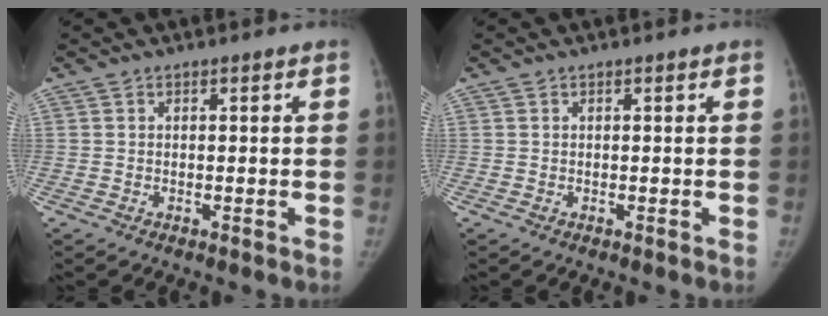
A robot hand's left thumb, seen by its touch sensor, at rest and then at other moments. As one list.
[{"total": 0.0}]